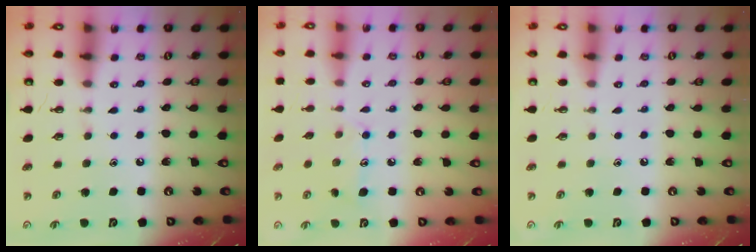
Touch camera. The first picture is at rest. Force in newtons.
{"total": 9.7, "press": 9.6, "slide": 0.7}
{"total": 0.0}